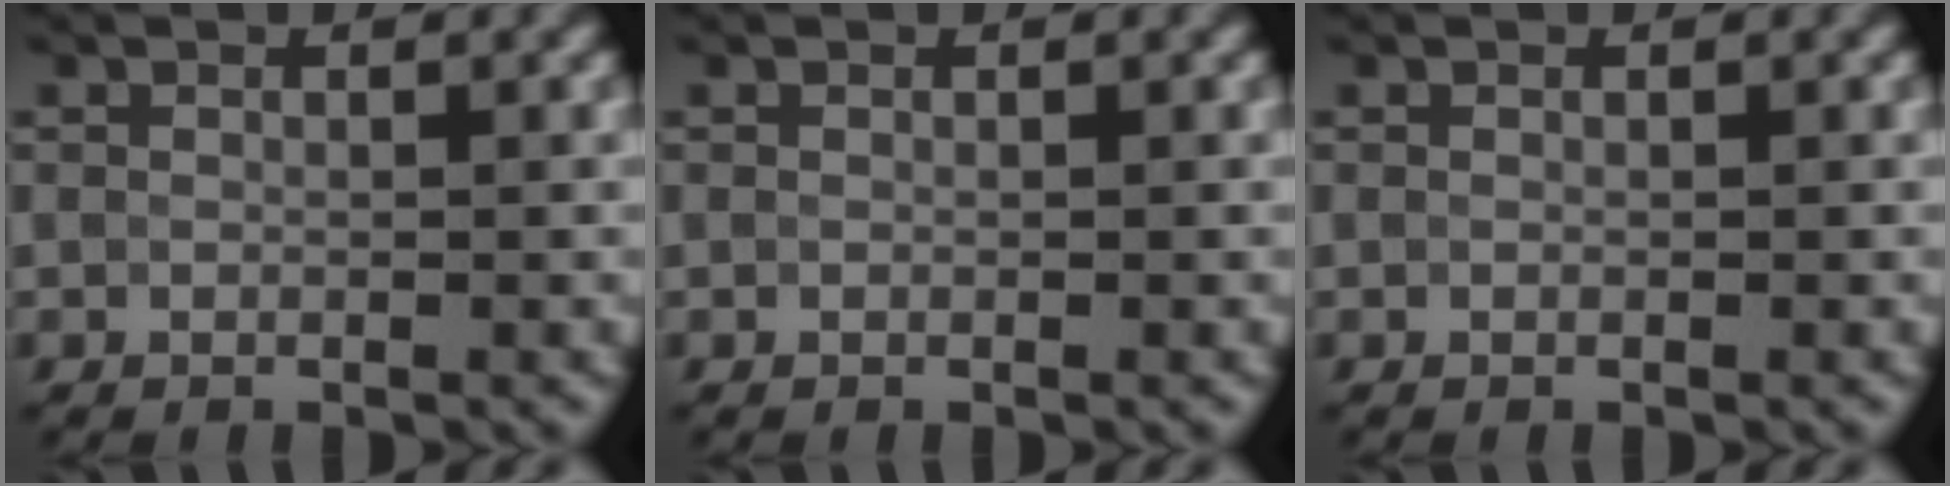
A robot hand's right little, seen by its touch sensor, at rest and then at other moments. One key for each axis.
{"total": 0.0}
{"total": 0.0}